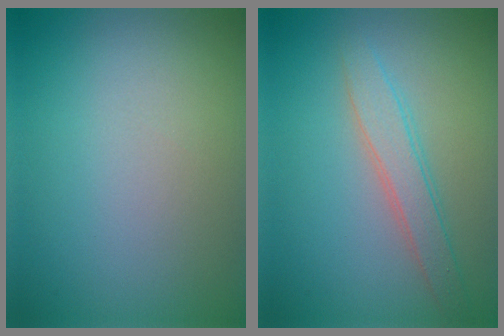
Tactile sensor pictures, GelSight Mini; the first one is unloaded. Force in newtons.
{"total": 2.4, "press": 2.4, "slide": 0.0}